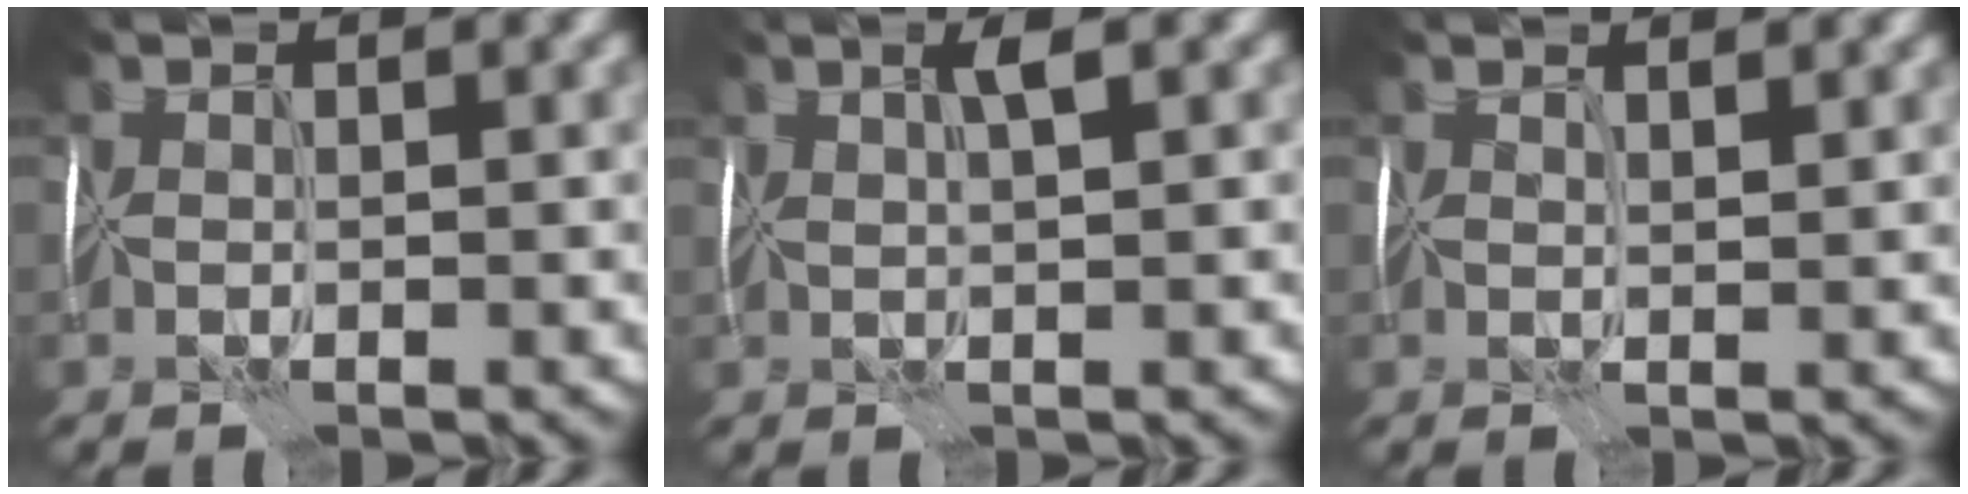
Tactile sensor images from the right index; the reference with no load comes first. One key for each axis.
{"total": 1.8, "fx": 0.8, "fy": 0.0, "fz": 1.6, "tx": -0.030, "ty": 0.004, "tz": 0.012}
{"total": 1.6, "fx": 1.3, "fy": 0.2, "fz": 0.9, "tx": -0.011, "ty": 0.002, "tz": 0.013}